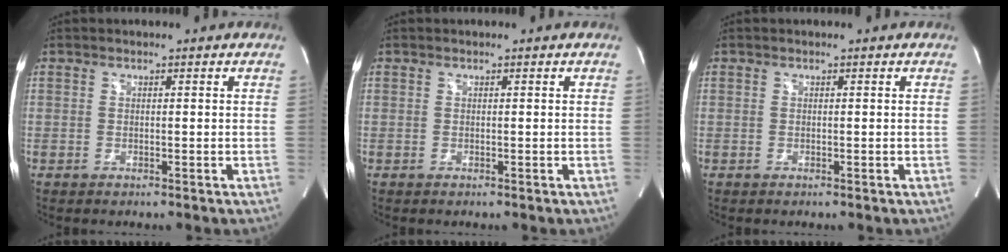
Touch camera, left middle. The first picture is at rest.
{"total": 0.0}
{"total": 0.0}